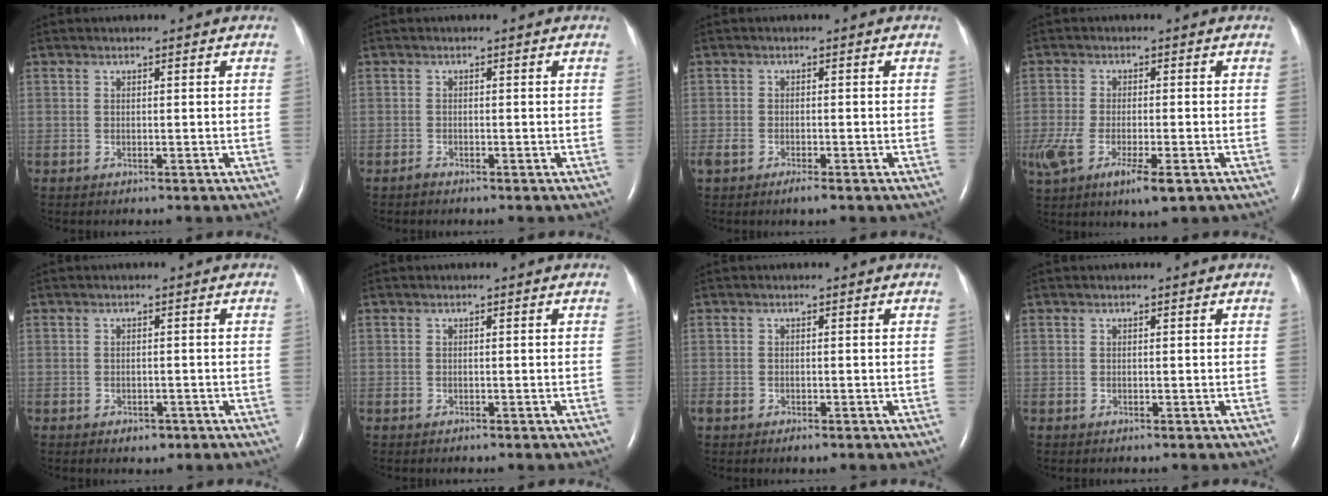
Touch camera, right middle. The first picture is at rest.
{"total": 0.5, "force": [-0.5, 0.1, 0.1], "torque": [-0.007, -0.002, -0.012]}
{"total": 2.7, "force": [-1.9, 0.7, 1.8], "torque": [-0.039, -0.006, -0.031]}
{"total": 11.2, "force": [-5.7, 3.6, 9.0], "torque": [-0.185, -0.033, -0.095]}
{"total": 1.8, "force": [-1.1, 1.1, 0.9], "torque": [-0.014, 0.001, -0.008]}
{"total": 0.0}
{"total": 1.8, "force": [-1.2, 0.8, 1.0], "torque": [-0.019, -0.002, -0.014]}
{"total": 0.0}